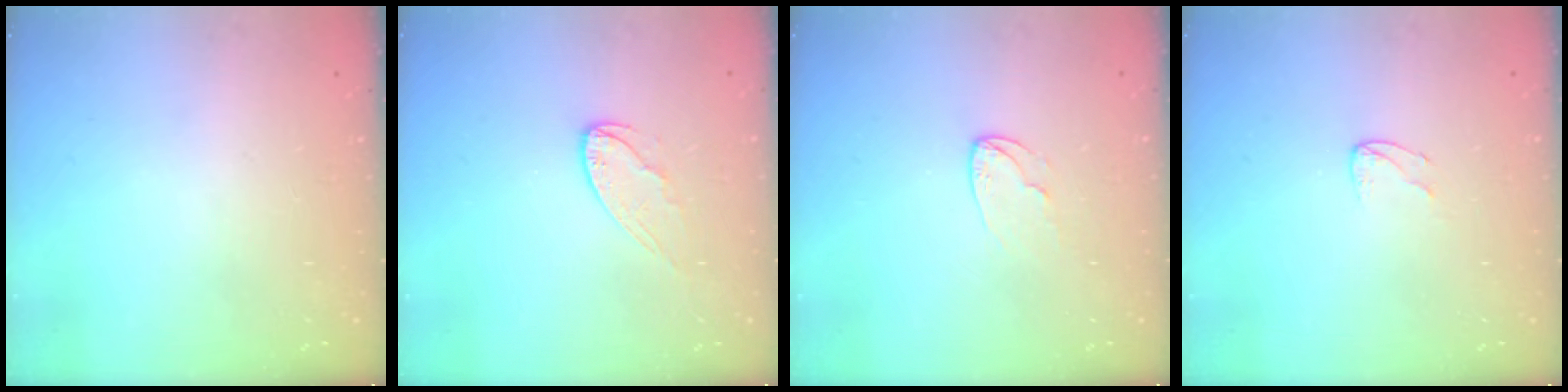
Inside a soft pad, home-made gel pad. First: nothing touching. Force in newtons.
{"total": 6.9, "press": 6.9, "slide": 0.2}
{"total": 6.0, "press": 6.0, "slide": 0.4}
{"total": 3.7, "press": 3.7, "slide": 0.4}